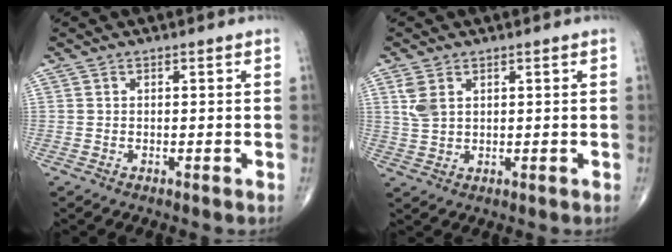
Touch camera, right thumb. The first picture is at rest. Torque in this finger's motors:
{"motor_torque": [-0.01, 1.34, 0.40, 0.09, 0.01]}